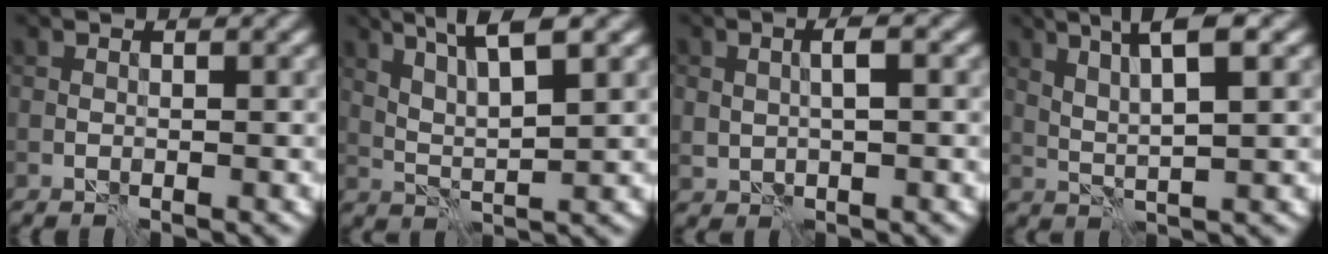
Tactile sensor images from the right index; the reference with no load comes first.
{"total": 5.4, "force": [3.2, 0.9, 4.3], "torque": [-0.084, 0.004, 0.061]}
{"total": 2.3, "force": [0.4, 1.1, 2.0], "torque": [-0.041, 0.003, 0.009]}
{"total": 5.1, "force": [2.4, 0.8, 4.4], "torque": [-0.083, 0.005, 0.047]}